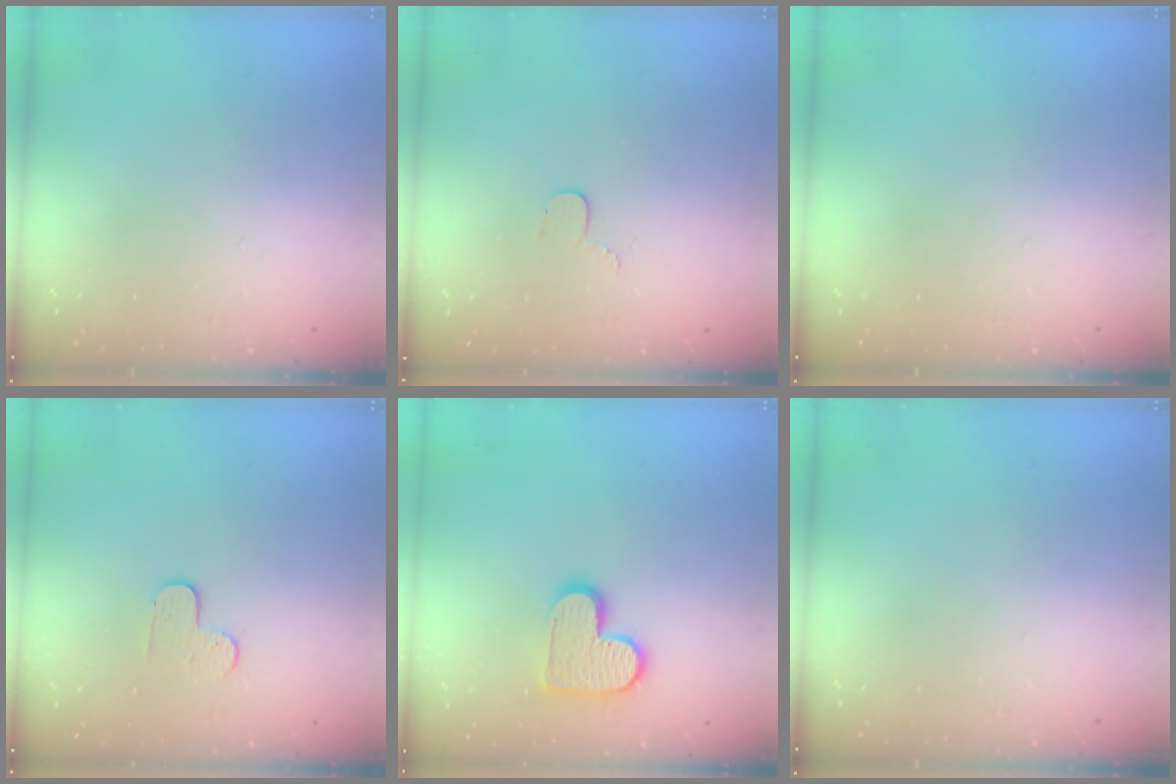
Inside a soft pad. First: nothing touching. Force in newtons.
{"total": 3.4, "press": 3.4, "slide": 0.4}
{"total": 0.0}
{"total": 4.3, "press": 4.3, "slide": 0.4}
{"total": 12.0, "press": 12.0, "slide": 0.6}
{"total": 0.0}